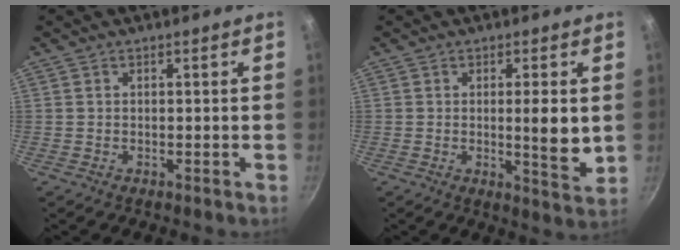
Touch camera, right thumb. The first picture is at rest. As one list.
[{"total": 7.4, "force": [0.5, 1.3, 7.3], "torque": [-0.113, -0.019, 0.009]}]